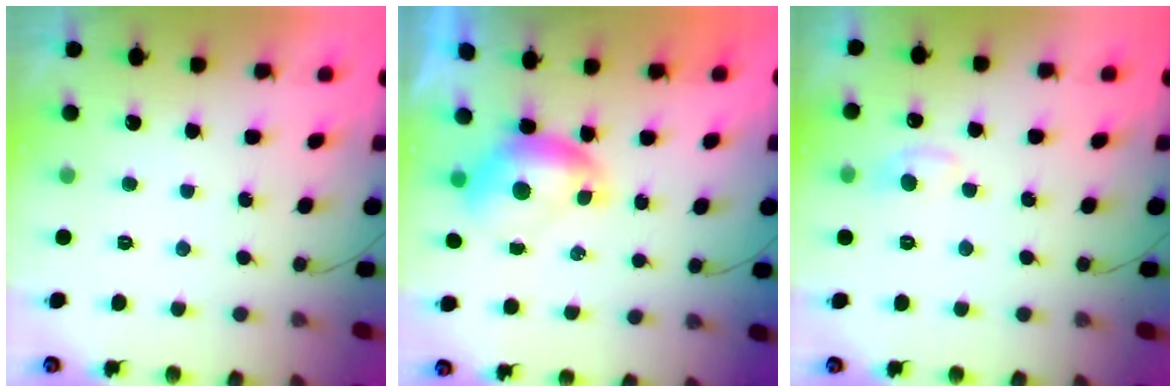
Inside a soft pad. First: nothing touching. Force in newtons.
{"total": 6.5, "press": 6.5, "slide": 0.7}
{"total": 5.3, "press": 5.2, "slide": 0.7}